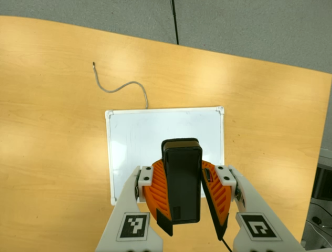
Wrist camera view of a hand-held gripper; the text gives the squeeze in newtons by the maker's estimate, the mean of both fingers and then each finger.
{"total": 9.2, "left": 9.7, "right": 8.6}